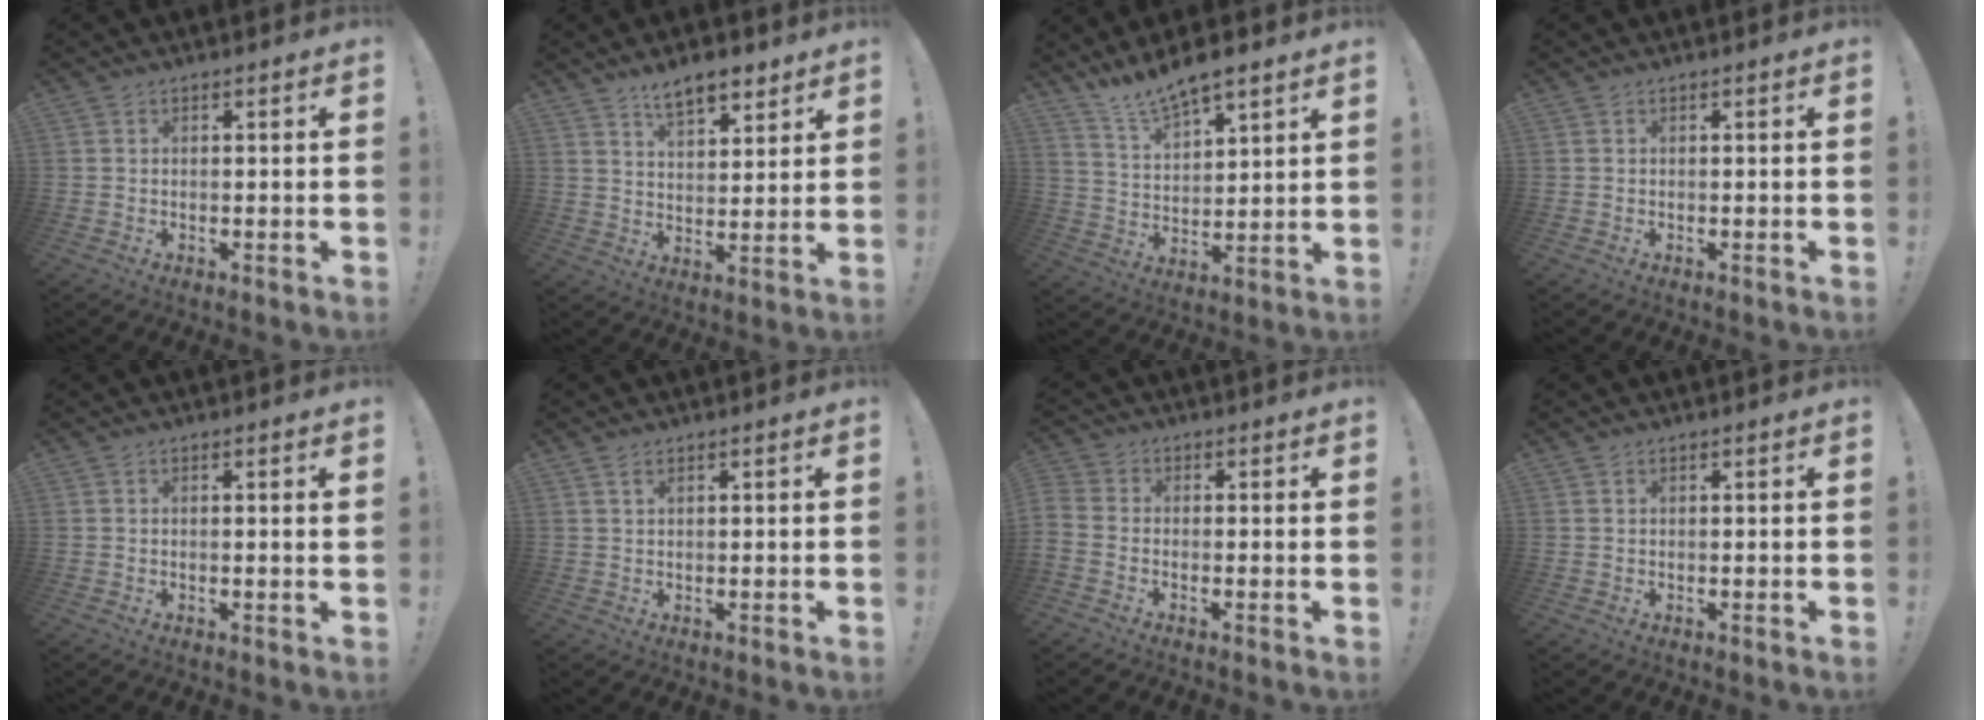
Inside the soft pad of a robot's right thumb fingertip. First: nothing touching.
{"total": 8.6, "force": [6.5, 3.4, 4.5], "torque": [-0.070, -0.034, 0.117]}
{"total": 9.5, "force": [8.8, 1.7, 3.2], "torque": [-0.074, -0.064, 0.161]}
{"total": 0.0}
{"total": 1.1, "force": [0.6, -0.2, 0.9], "torque": [-0.010, -0.003, 0.007]}
{"total": 1.7, "force": [1.0, 0.8, 1.1], "torque": [-0.024, 0.001, 0.019]}
{"total": 2.4, "force": [-0.9, 1.5, 1.6], "torque": [-0.048, 0.003, -0.012]}
{"total": 0.6, "force": [0.5, 0.2, 0.1], "torque": [-0.003, 0.000, 0.010]}